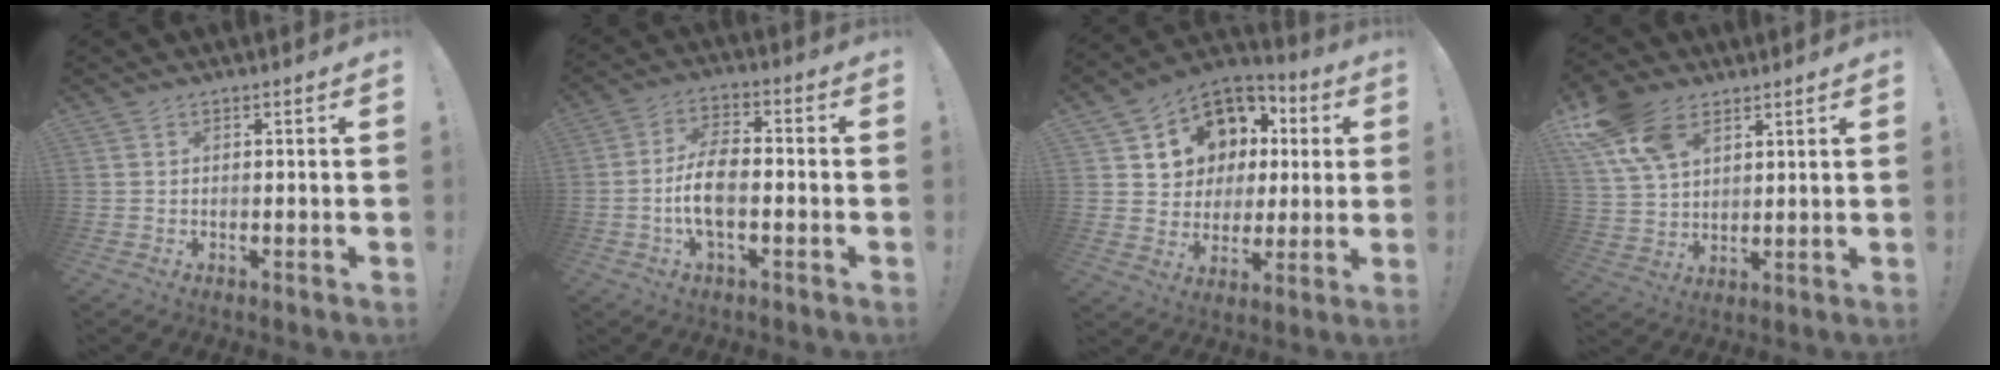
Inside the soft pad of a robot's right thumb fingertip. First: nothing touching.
{"total": 9.6, "force": [-2.4, 4.5, 8.2], "torque": [-0.165, 0.006, -0.042]}
{"total": 11.9, "force": [4.5, 10.4, 3.7], "torque": [-0.057, -0.032, 0.108]}
{"total": 14.8, "force": [8.0, 9.1, 8.5], "torque": [-0.169, -0.030, 0.154]}